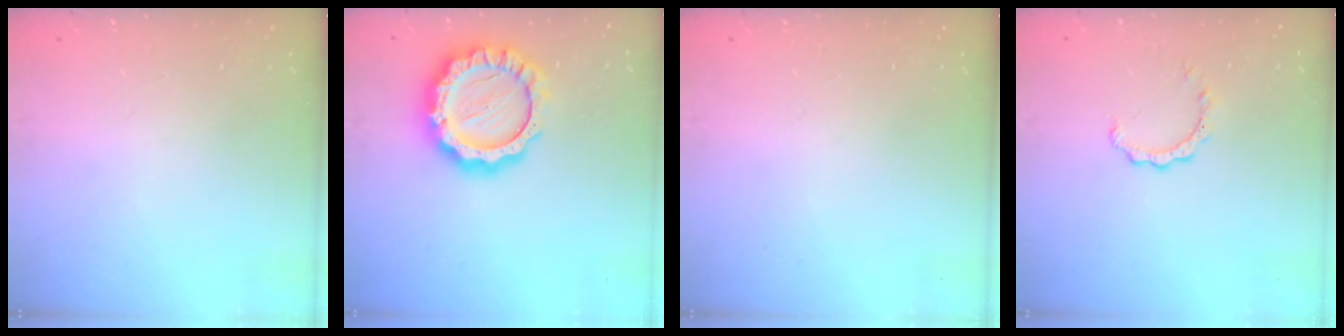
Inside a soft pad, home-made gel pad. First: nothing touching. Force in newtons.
{"total": 18.0, "press": 17.9, "slide": 1.6}
{"total": 0.0}
{"total": 2.4, "press": 2.3, "slide": 0.3}